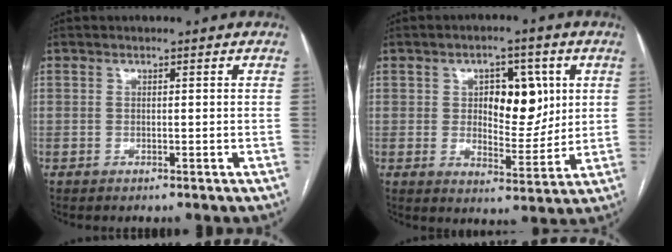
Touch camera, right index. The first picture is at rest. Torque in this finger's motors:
{"motor_torque": [0.30, 0.19, 0.25, 0.05]}